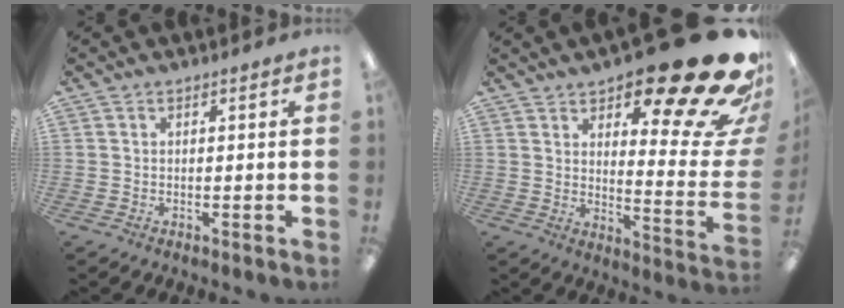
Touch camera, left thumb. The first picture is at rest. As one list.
[{"total": 23.9, "force": [15.8, 7.0, 16.5], "torque": [-0.197, -0.120, 0.251]}]